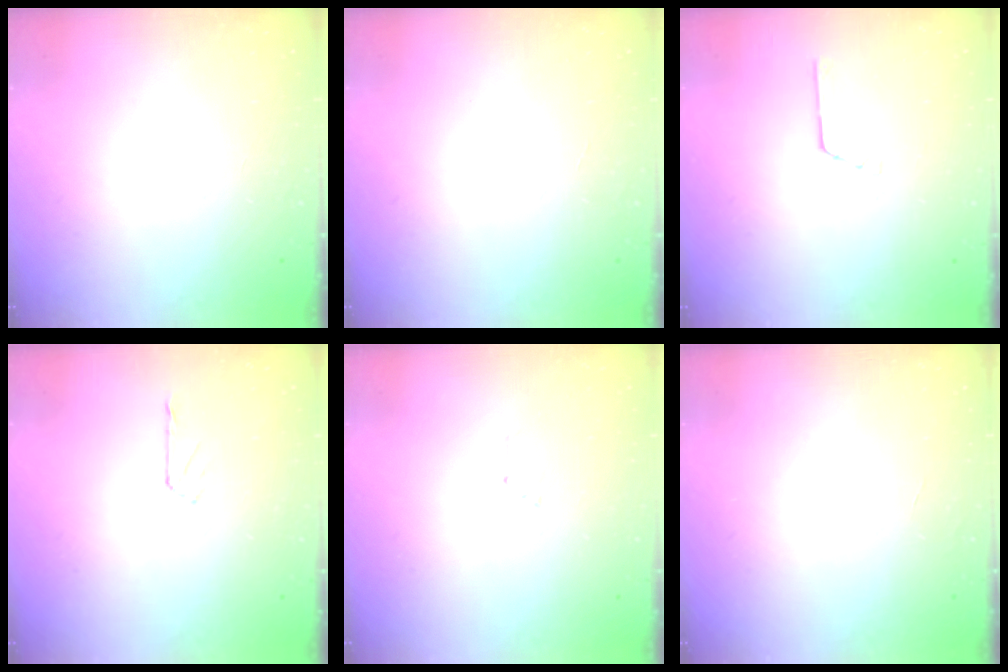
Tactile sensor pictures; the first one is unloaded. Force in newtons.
{"total": 0.0}
{"total": 3.2, "press": 3.2, "slide": 0.3}
{"total": 4.2, "press": 4.1, "slide": 0.4}
{"total": 3.0, "press": 3.0, "slide": 0.4}
{"total": 0.0}